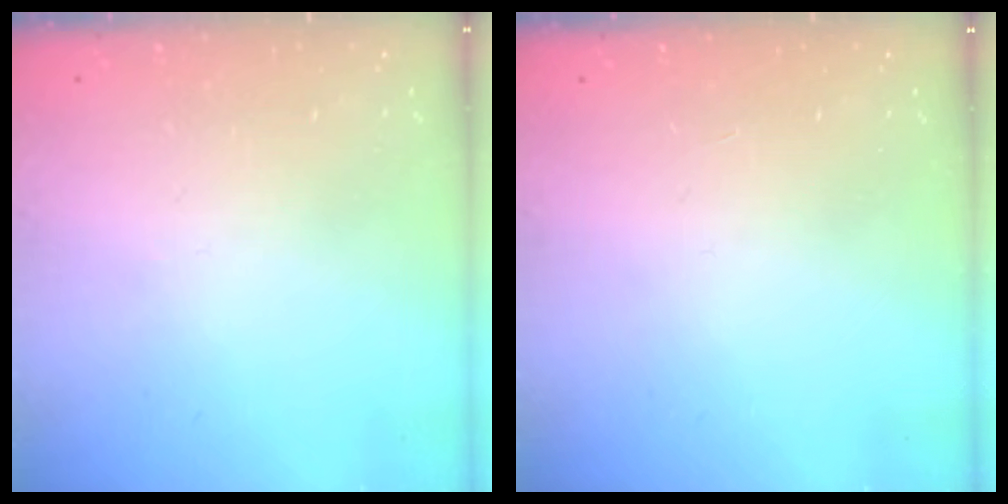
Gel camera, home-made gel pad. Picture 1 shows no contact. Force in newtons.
{"total": 0.0}